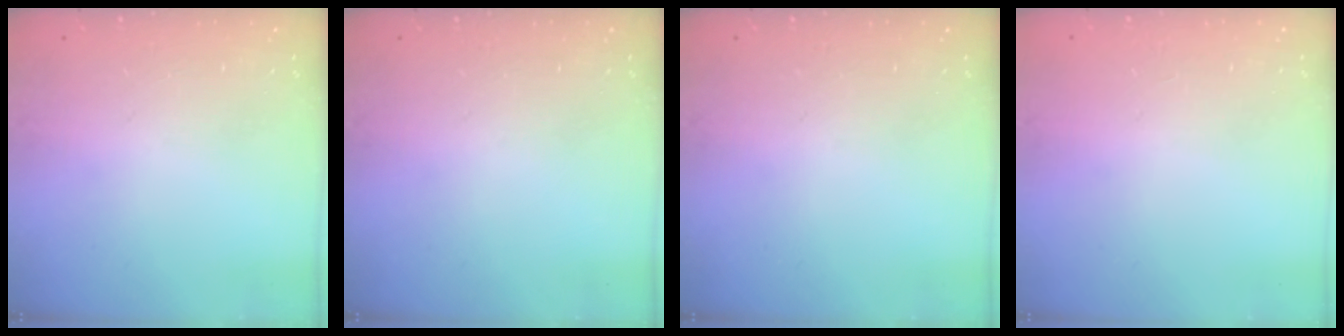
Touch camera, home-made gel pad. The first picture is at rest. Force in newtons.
{"total": 0.0}
{"total": 0.0}
{"total": 1.0, "press": 0.8, "slide": 0.6}